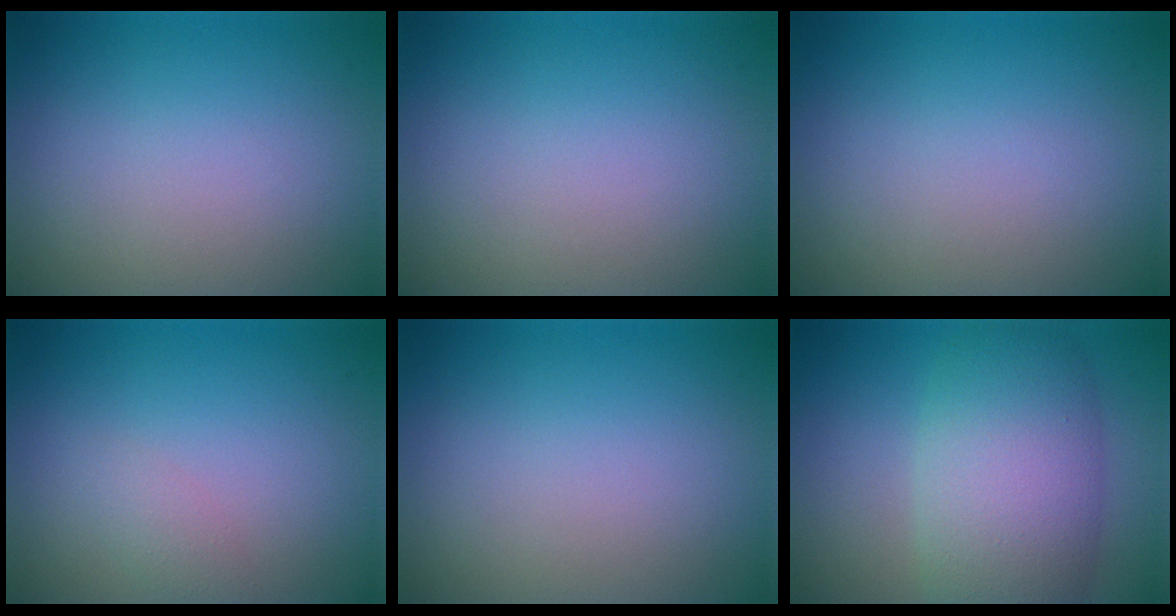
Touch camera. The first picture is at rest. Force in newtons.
{"total": 0.0}
{"total": 0.0}
{"total": 1.1, "press": 1.1, "slide": 0.1}
{"total": 0.0}
{"total": 8.4, "press": 8.4, "slide": 0.4}